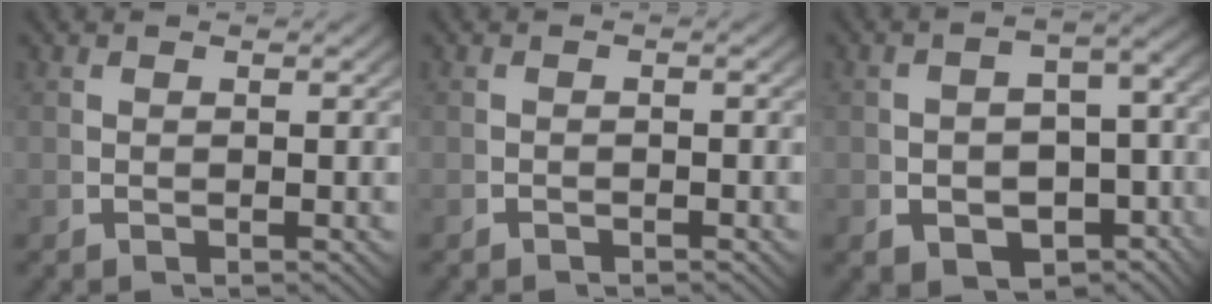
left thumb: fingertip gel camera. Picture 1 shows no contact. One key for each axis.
{"total": 0.7, "fx": -0.7, "fy": 0.1, "fz": 0.1, "tx": -0.002, "ty": -0.004, "tz": -0.012}
{"total": 7.6, "fx": -2.5, "fy": 5.1, "fz": 5.1, "tx": -0.074, "ty": -0.028, "tz": -0.020}